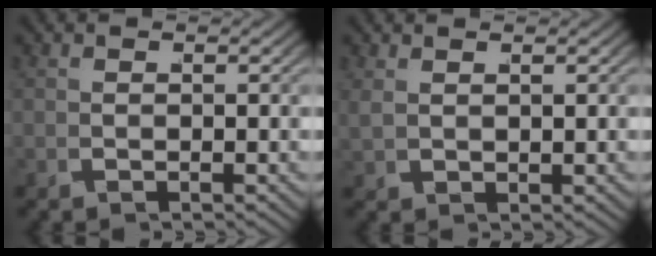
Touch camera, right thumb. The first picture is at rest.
{"total": 1.4, "force": [1.2, 0.4, 0.6], "torque": [-0.012, 0.009, 0.026]}